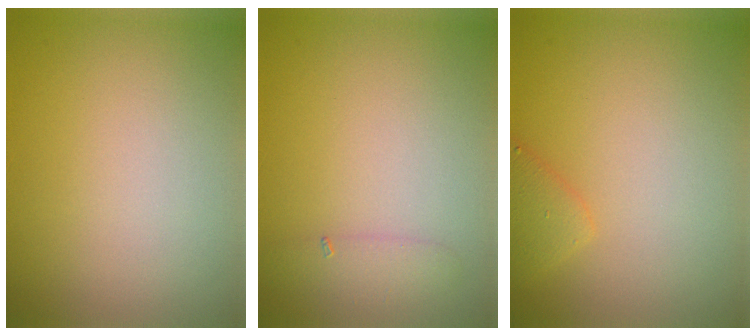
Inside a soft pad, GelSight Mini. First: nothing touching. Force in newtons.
{"total": 1.4, "press": 1.4, "slide": 0.1}
{"total": 1.7, "press": 1.7, "slide": 0.1}